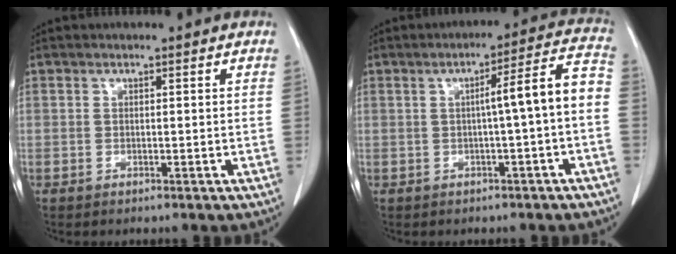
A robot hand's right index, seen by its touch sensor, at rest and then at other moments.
{"total": 7.6, "force": [-0.7, -0.2, 7.6], "torque": [-0.103, 0.024, -0.011]}